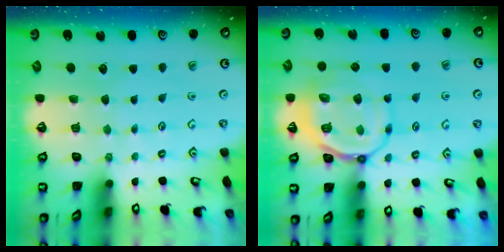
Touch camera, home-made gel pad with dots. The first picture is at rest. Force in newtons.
{"total": 13.0, "press": 12.8, "slide": 2.0}